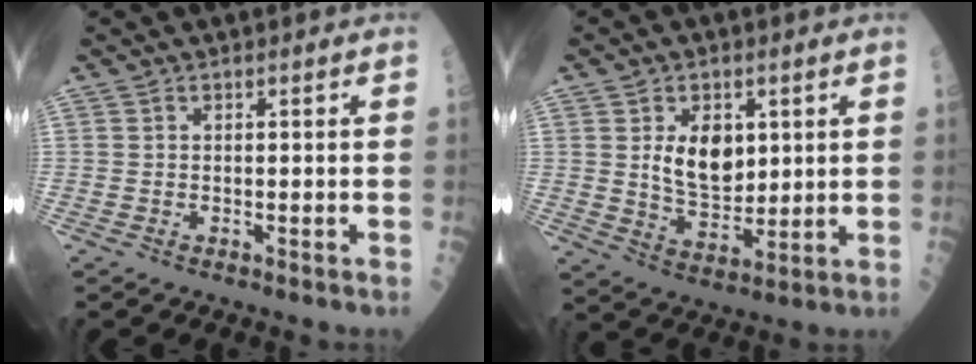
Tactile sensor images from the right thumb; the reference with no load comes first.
{"total": 9.4, "force": [2.4, 6.0, 6.9], "torque": [-0.086, -0.021, 0.055]}